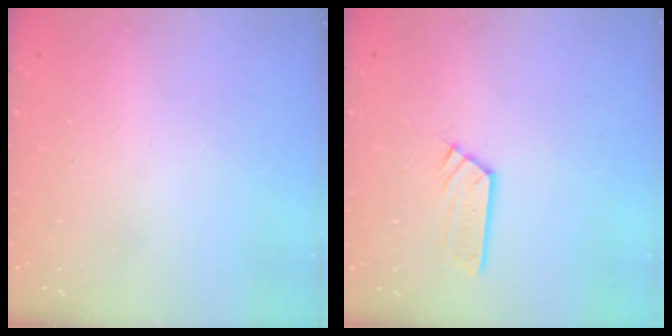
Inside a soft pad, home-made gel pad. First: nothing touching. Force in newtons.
{"total": 4.1, "press": 4.1, "slide": 0.1}